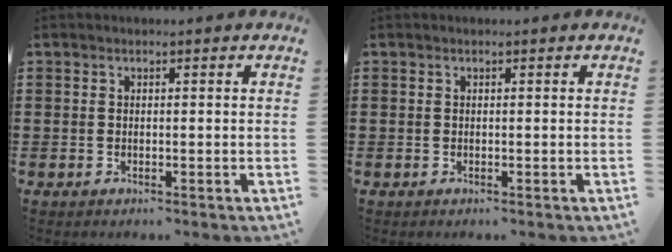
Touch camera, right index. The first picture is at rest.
{"total": 0.0}